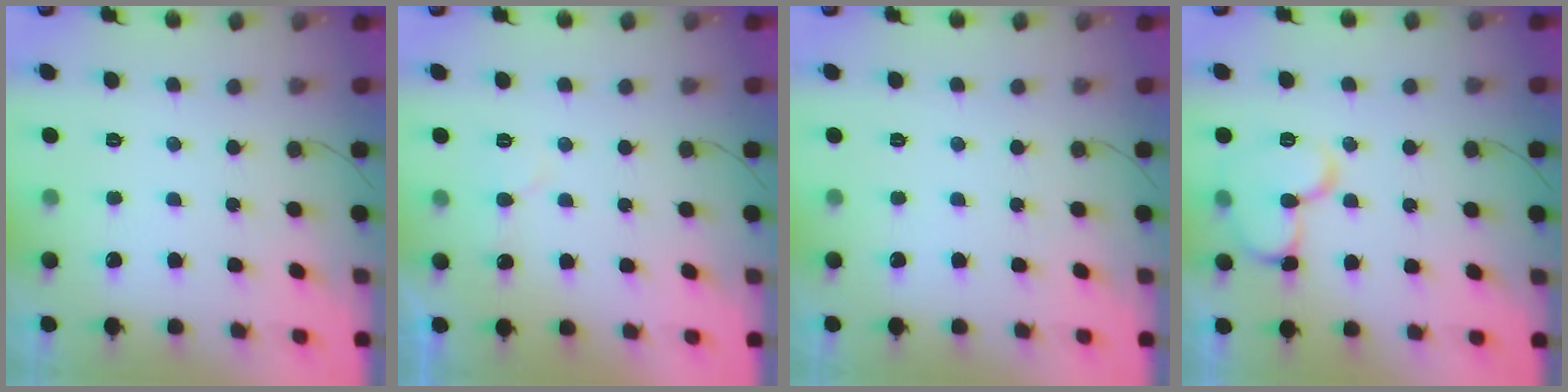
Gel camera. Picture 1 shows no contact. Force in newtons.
{"total": 4.4, "press": 4.4, "slide": 0.5}
{"total": 0.0}
{"total": 11.3, "press": 11.2, "slide": 1.2}